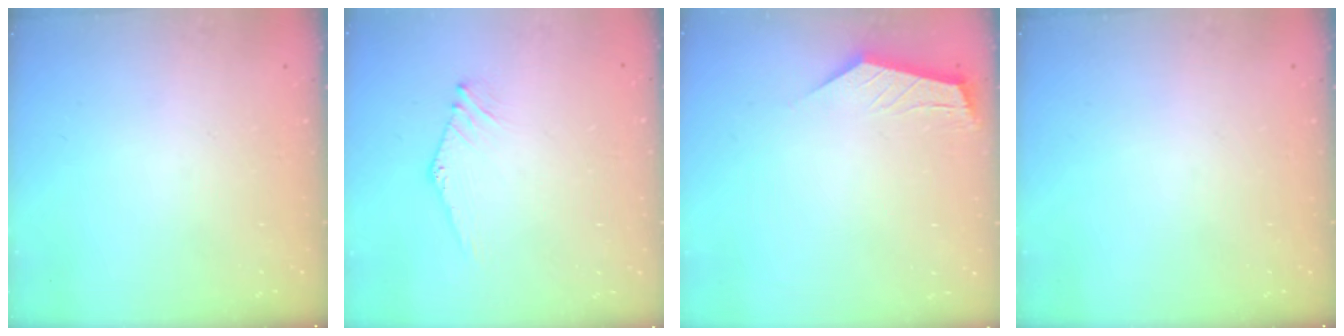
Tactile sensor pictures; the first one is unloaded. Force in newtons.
{"total": 0.0}
{"total": 1.7, "press": 1.7, "slide": 0.1}
{"total": 0.0}